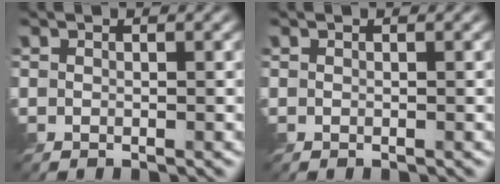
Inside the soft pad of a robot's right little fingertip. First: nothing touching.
{"total": 0.0}